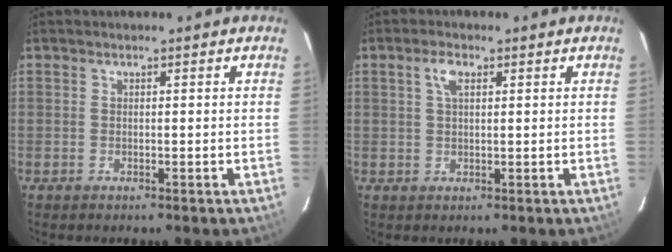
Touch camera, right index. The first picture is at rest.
{"total": 2.7, "force": [1.1, 1.0, 2.2], "torque": [-0.045, 0.006, 0.022]}